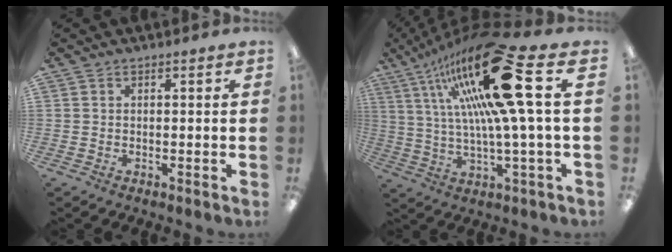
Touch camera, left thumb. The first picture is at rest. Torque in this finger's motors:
{"motor_torque": [2.49, 2.52, 1.93, -0.84, 0.27]}